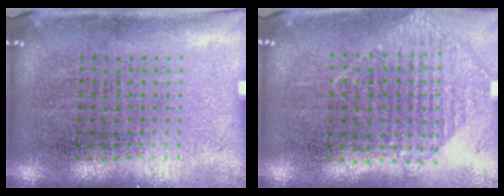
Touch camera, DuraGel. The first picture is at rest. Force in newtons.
{"total": 0.9, "press": 0.8, "slide": 0.3}